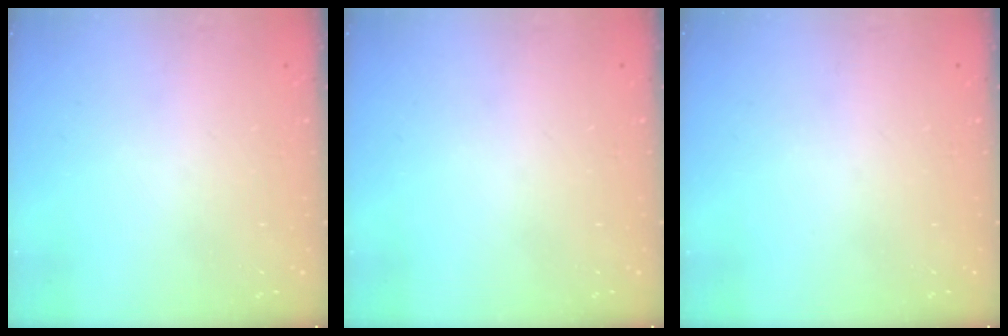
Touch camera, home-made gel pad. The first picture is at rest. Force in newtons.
{"total": 0.0}
{"total": 0.0}